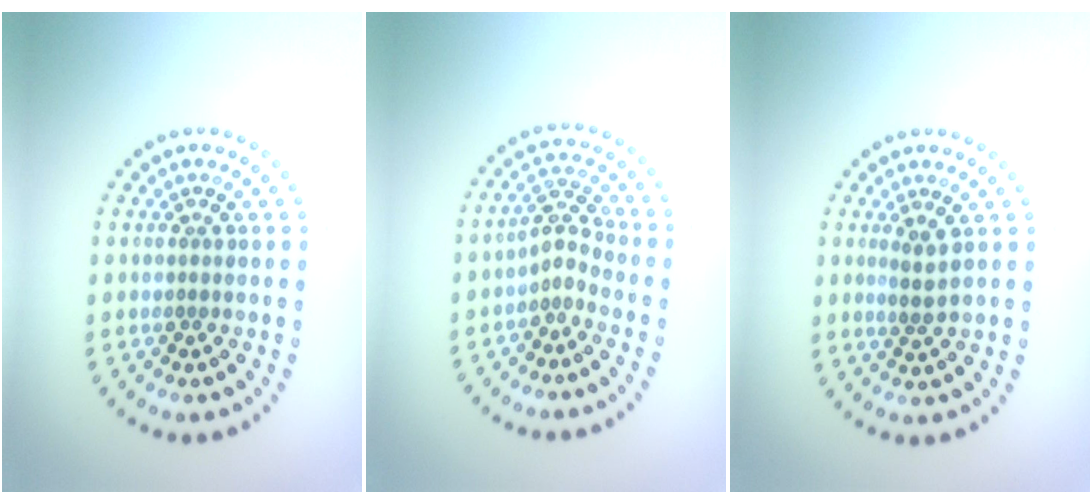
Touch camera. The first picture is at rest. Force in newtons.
{"total": 2.1, "press": 1.5, "slide": 1.5}
{"total": 1.6, "press": 1.3, "slide": 0.9}